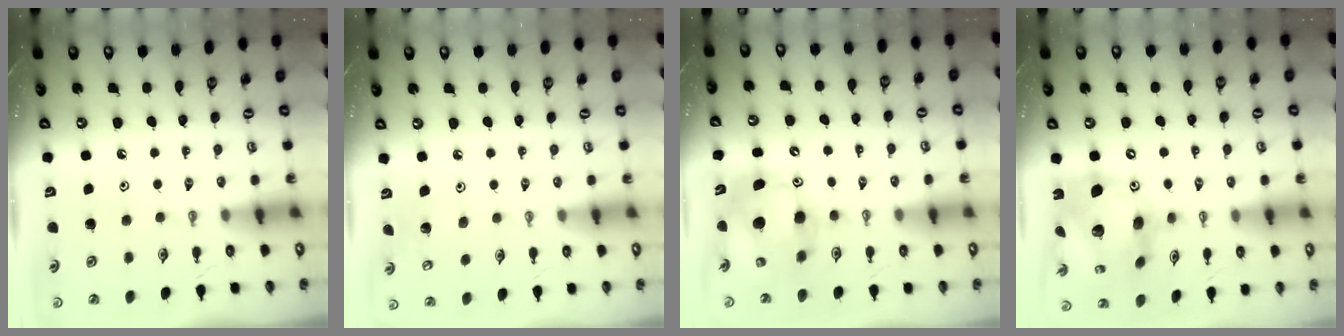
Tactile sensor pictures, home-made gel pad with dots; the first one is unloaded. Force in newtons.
{"total": 4.8, "press": 4.8, "slide": 0.4}
{"total": 13.7, "press": 13.5, "slide": 2.3}
{"total": 19.1, "press": 19.0, "slide": 1.8}